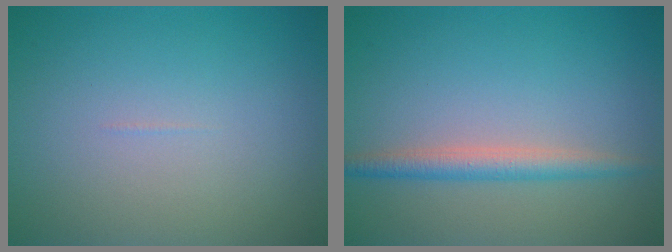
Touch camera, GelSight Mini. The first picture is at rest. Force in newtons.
{"total": 2.5, "press": 2.5, "slide": 0.1}